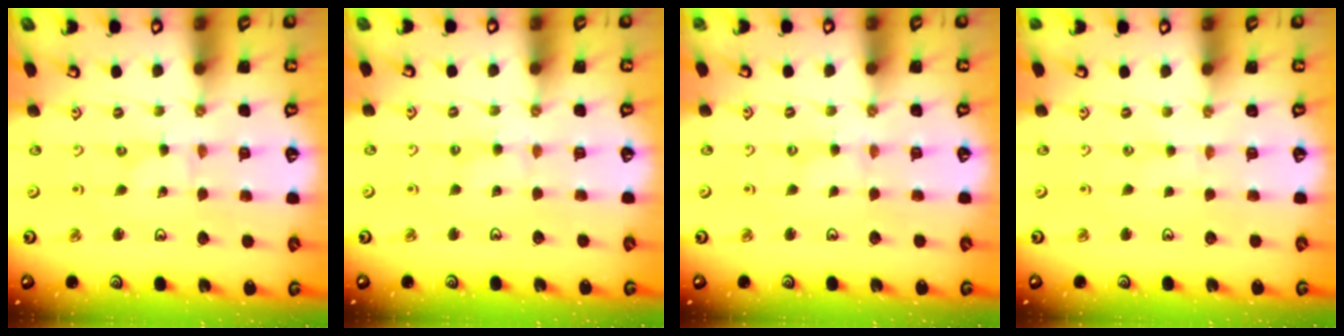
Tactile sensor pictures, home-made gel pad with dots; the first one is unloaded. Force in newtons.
{"total": 2.3, "press": 2.3, "slide": 0.4}
{"total": 2.0, "press": 2.0, "slide": 0.2}
{"total": 0.0}